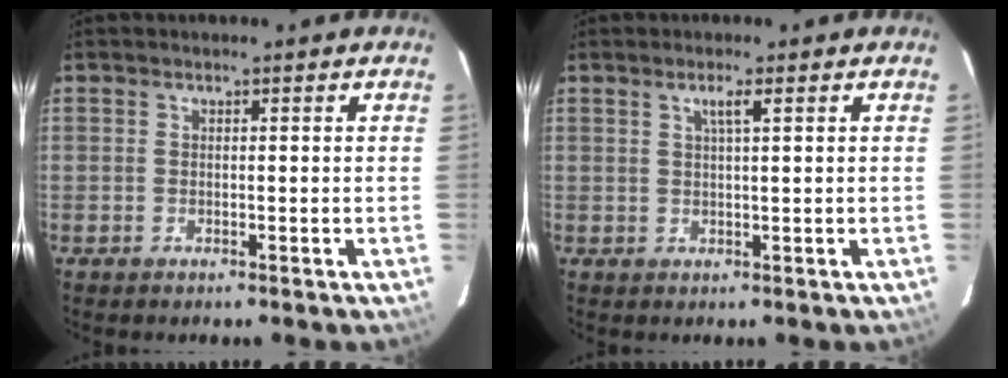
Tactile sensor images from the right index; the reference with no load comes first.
{"total": 2.0, "force": [0.9, -0.2, 1.7], "torque": [-0.030, 0.000, 0.017]}